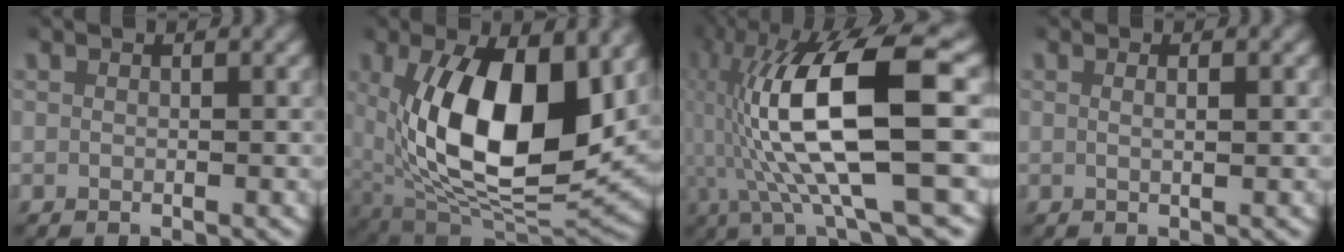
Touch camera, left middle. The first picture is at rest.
{"total": 16.3, "force": [1.2, 8.9, 13.6], "torque": [-0.248, -0.040, 0.045]}
{"total": 12.7, "force": [0.9, 4.0, 12.0], "torque": [-0.215, 0.008, 0.015]}
{"total": 0.9, "force": [0.2, -0.1, 0.8], "torque": [-0.018, -0.005, 0.006]}